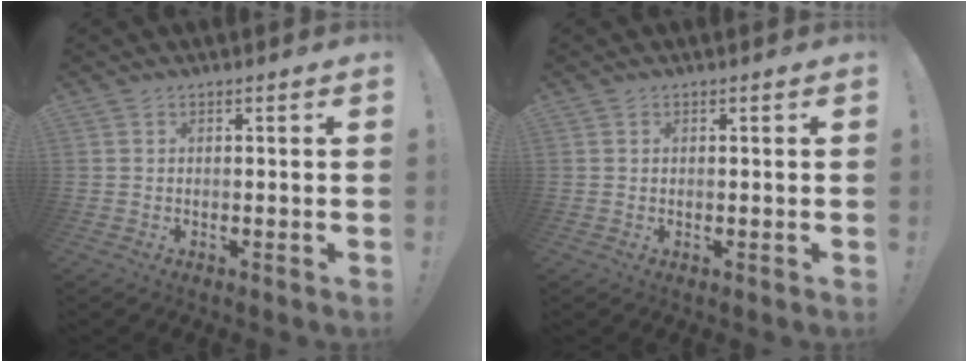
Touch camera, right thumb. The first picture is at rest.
{"total": 0.0}